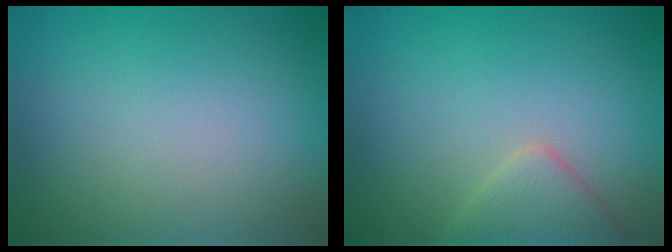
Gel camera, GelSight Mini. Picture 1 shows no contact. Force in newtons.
{"total": 2.8, "press": 2.8, "slide": 0.1}